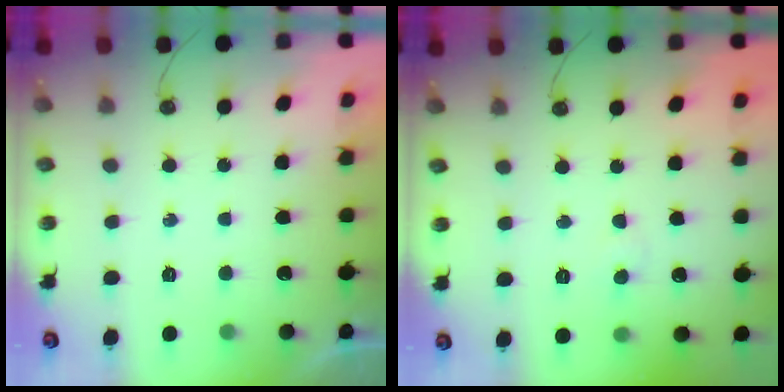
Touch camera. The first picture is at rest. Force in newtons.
{"total": 3.5, "press": 3.4, "slide": 0.6}